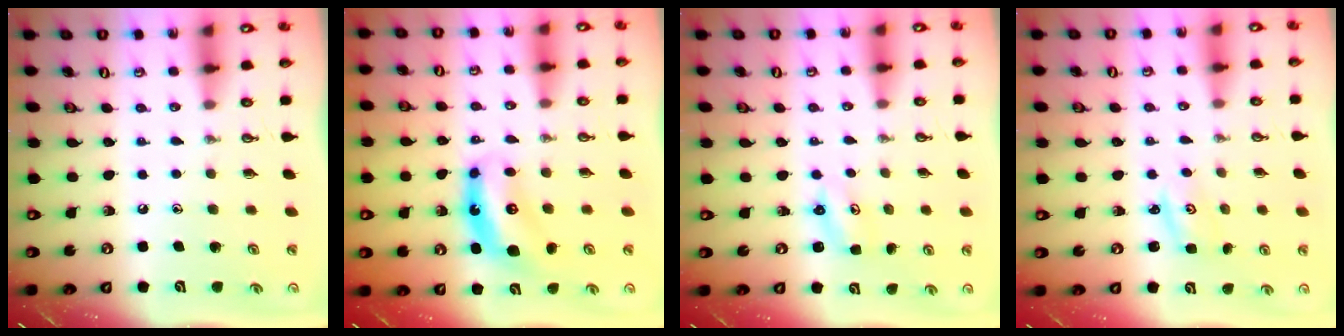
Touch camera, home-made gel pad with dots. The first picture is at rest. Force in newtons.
{"total": 6.7, "press": 6.7, "slide": 0.4}
{"total": 2.8, "press": 2.8, "slide": 0.3}
{"total": 1.6, "press": 1.5, "slide": 0.1}